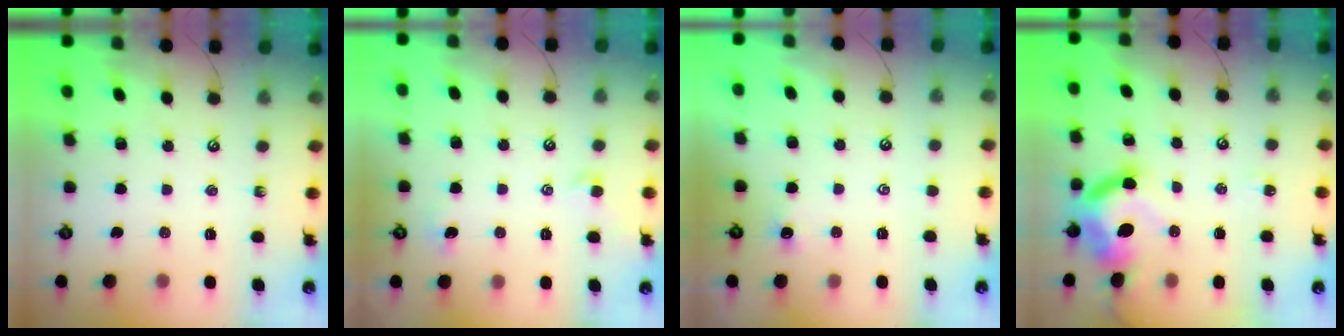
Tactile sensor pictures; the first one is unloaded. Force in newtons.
{"total": 1.5, "press": 1.4, "slide": 0.5}
{"total": 0.8, "press": 0.8, "slide": 0.3}
{"total": 11.5, "press": 11.5, "slide": 1.2}